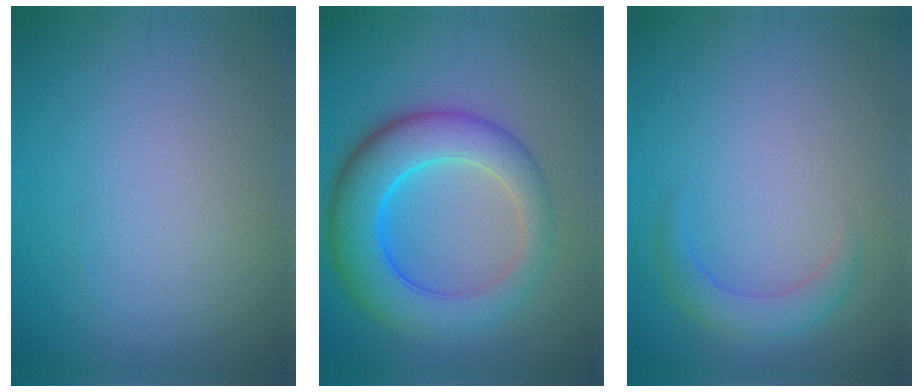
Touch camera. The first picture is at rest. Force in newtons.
{"total": 8.0, "press": 8.0, "slide": 0.2}
{"total": 2.2, "press": 2.2, "slide": 0.1}